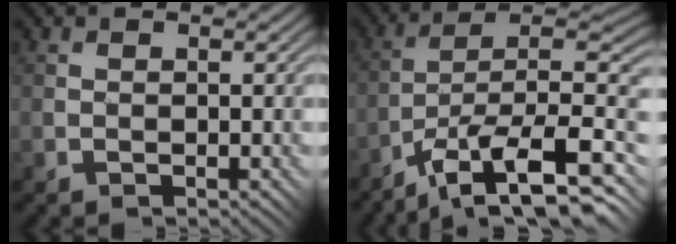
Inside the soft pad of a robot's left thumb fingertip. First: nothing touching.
{"total": 14.5, "force": [-8.5, 4.0, 11.0], "torque": [-0.168, 0.001, -0.156]}